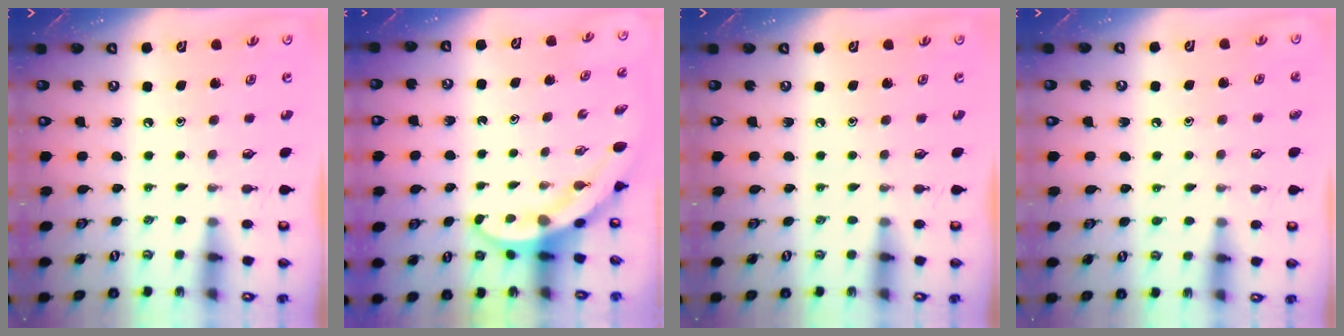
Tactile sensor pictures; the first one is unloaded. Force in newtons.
{"total": 4.5, "press": 4.5, "slide": 0.3}
{"total": 0.0}
{"total": 5.2, "press": 5.1, "slide": 0.6}